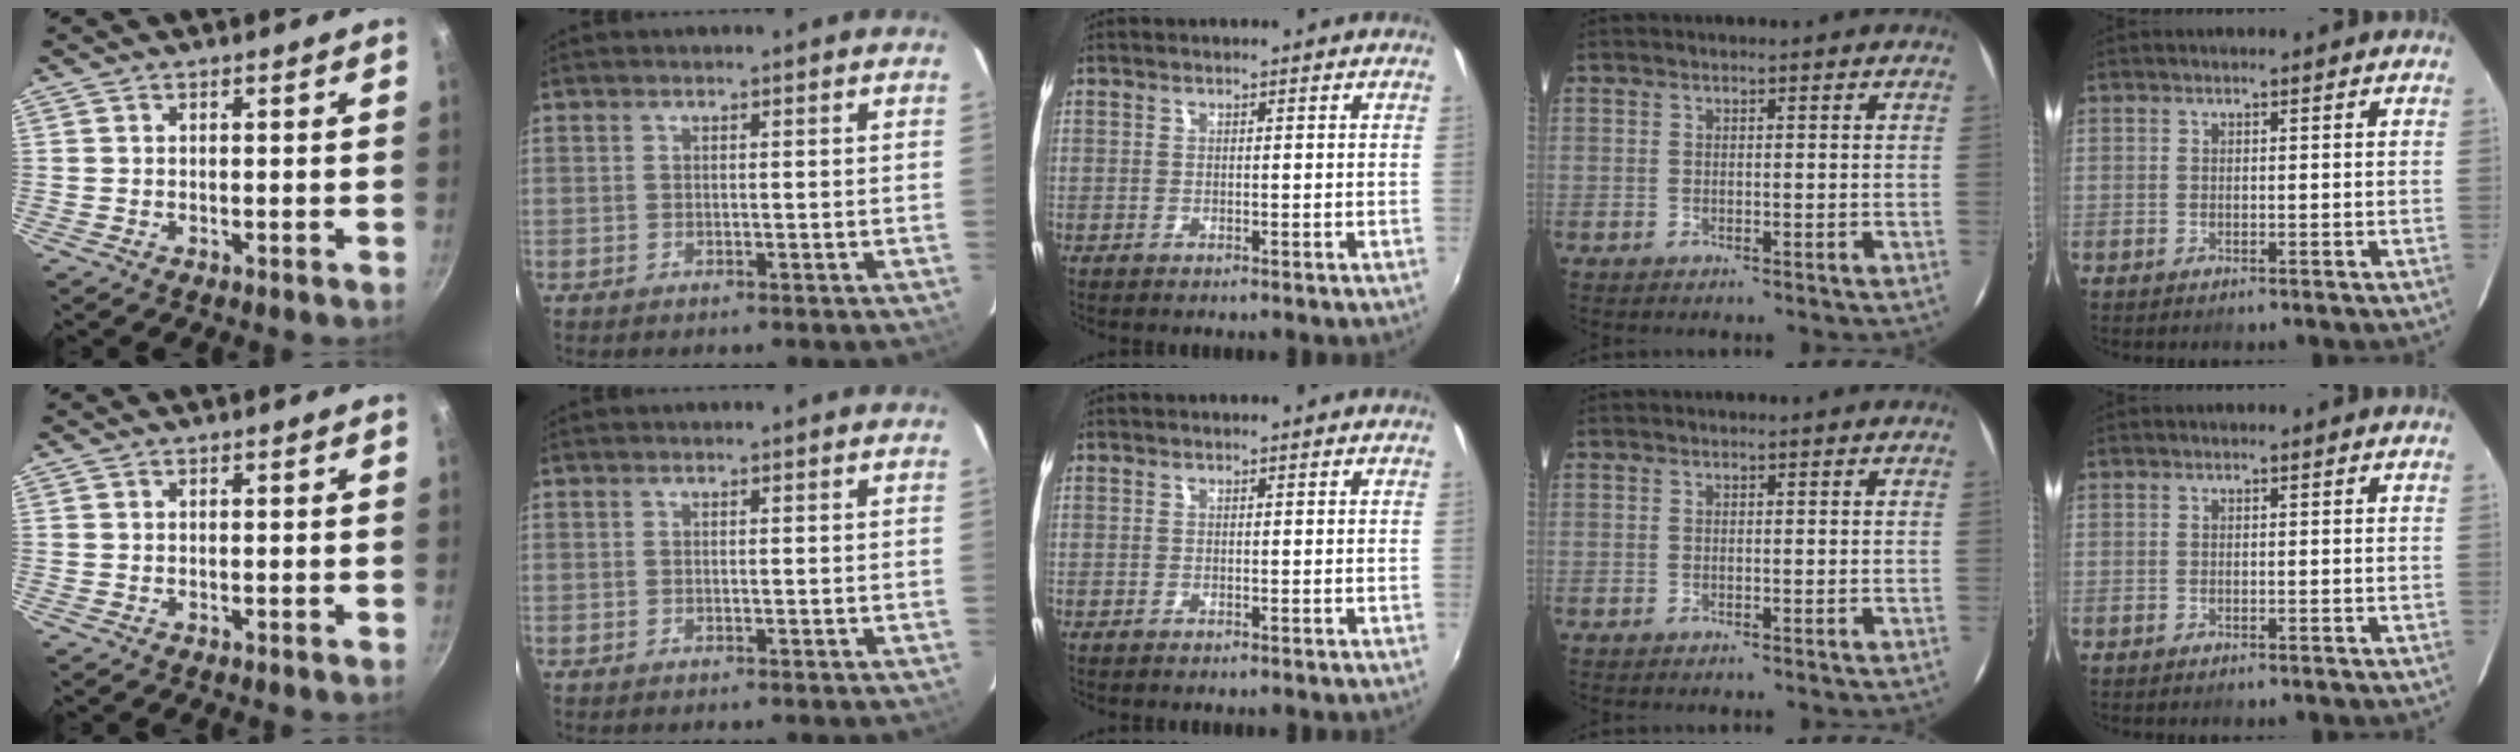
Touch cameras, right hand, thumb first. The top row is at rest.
{}